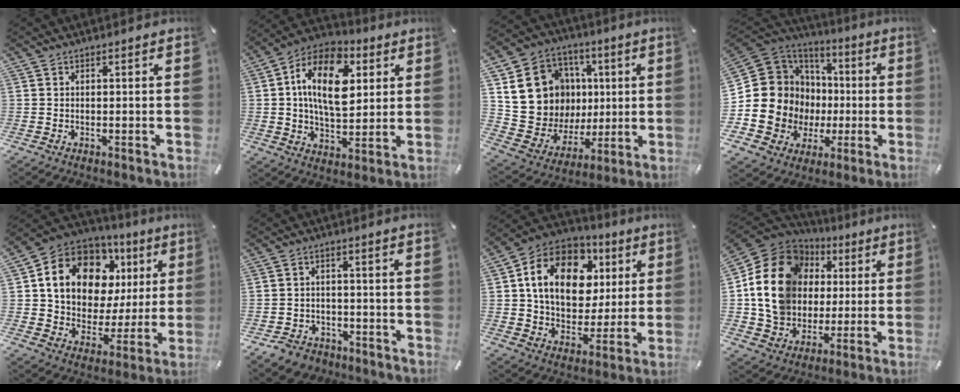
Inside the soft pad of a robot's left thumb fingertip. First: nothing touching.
{"total": 16.8, "force": [4.6, 10.6, 12.2], "torque": [-0.218, 0.002, 0.078]}
{"total": 17.6, "force": [5.0, 15.9, 5.7], "torque": [-0.091, -0.032, 0.128]}
{"total": 16.2, "force": [-0.8, 15.5, 4.6], "torque": [-0.106, -0.017, 0.018]}
{"total": 17.1, "force": [7.6, 12.0, 9.6], "torque": [-0.168, -0.040, 0.141]}
{"total": 5.2, "force": [-3.5, 3.7, 0.9], "torque": [-0.025, 0.018, -0.068]}
{"total": 17.4, "force": [5.7, 13.1, 9.9], "torque": [-0.185, -0.016, 0.104]}
{"total": 20.3, "force": [3.2, 17.2, 10.2], "torque": [-0.228, -0.019, 0.061]}